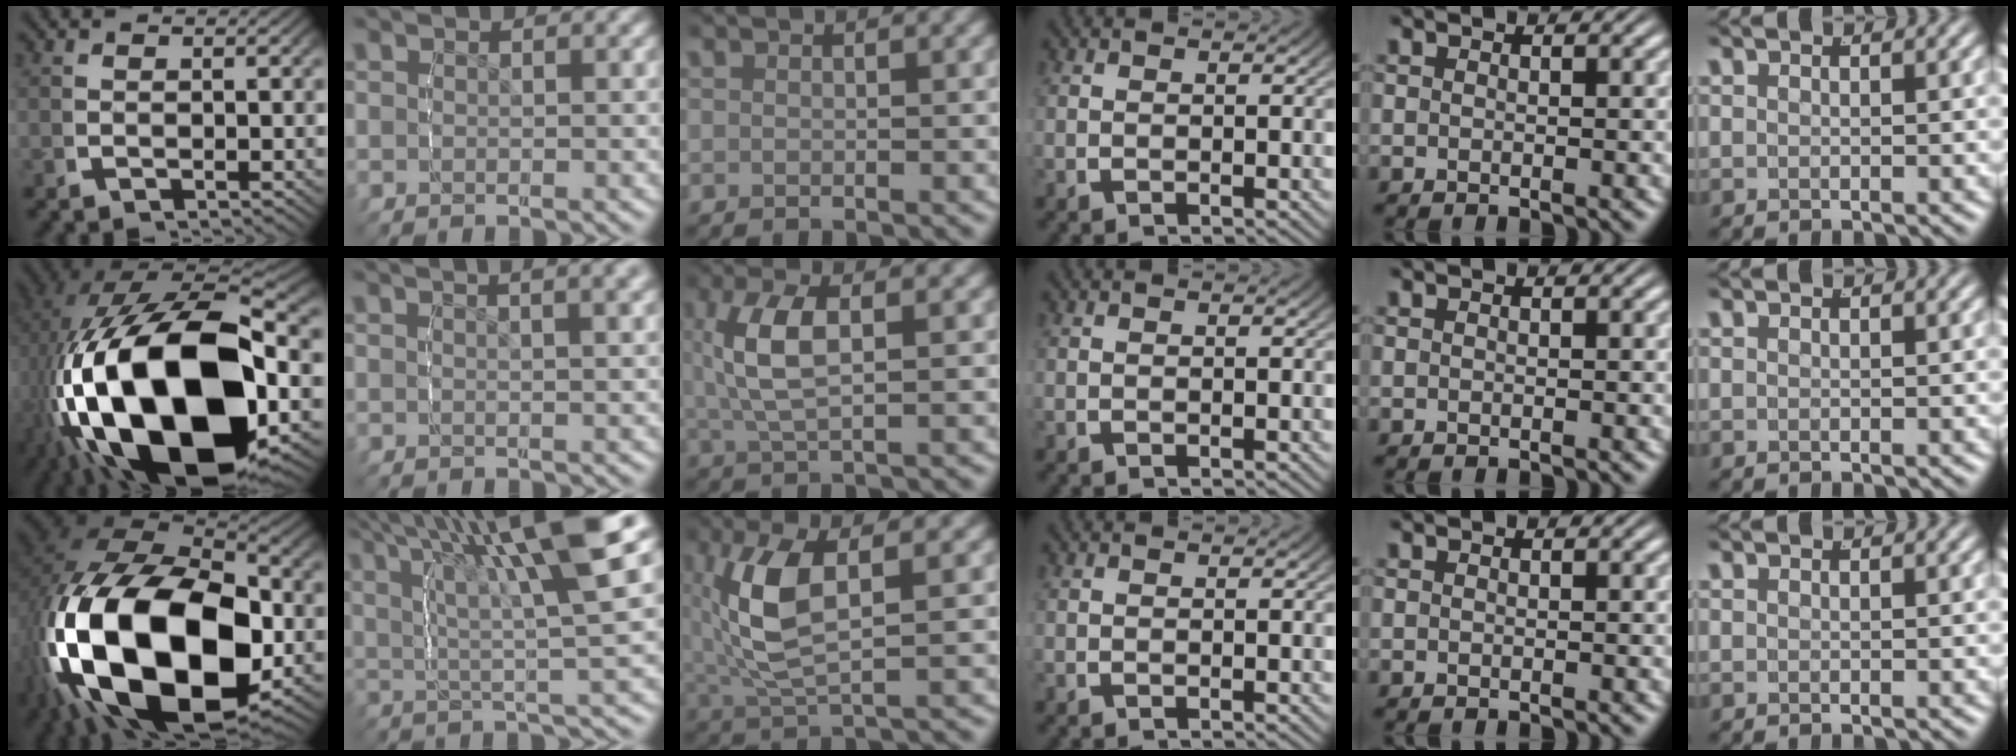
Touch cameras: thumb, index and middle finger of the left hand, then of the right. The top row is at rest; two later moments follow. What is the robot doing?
{"motion": "lift_and_place", "object": "tape"}